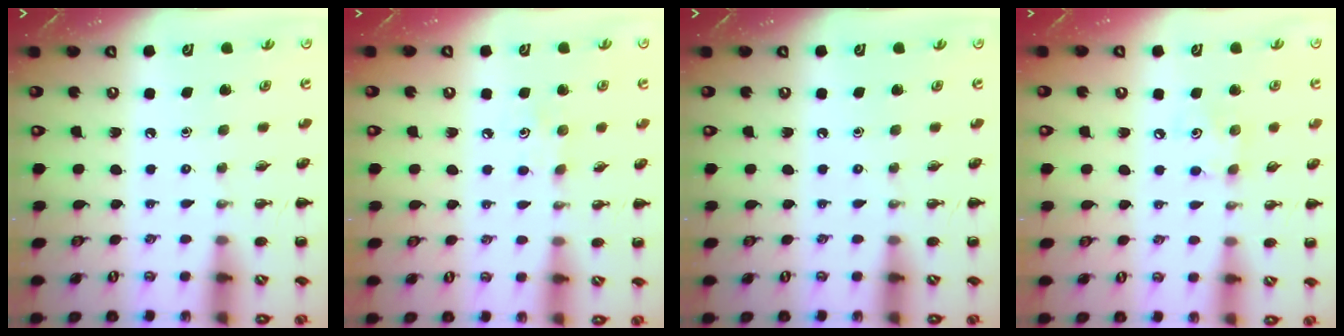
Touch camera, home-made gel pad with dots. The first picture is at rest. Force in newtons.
{"total": 4.9, "press": 4.7, "slide": 1.3}
{"total": 0.0}
{"total": 4.0, "press": 3.8, "slide": 1.0}